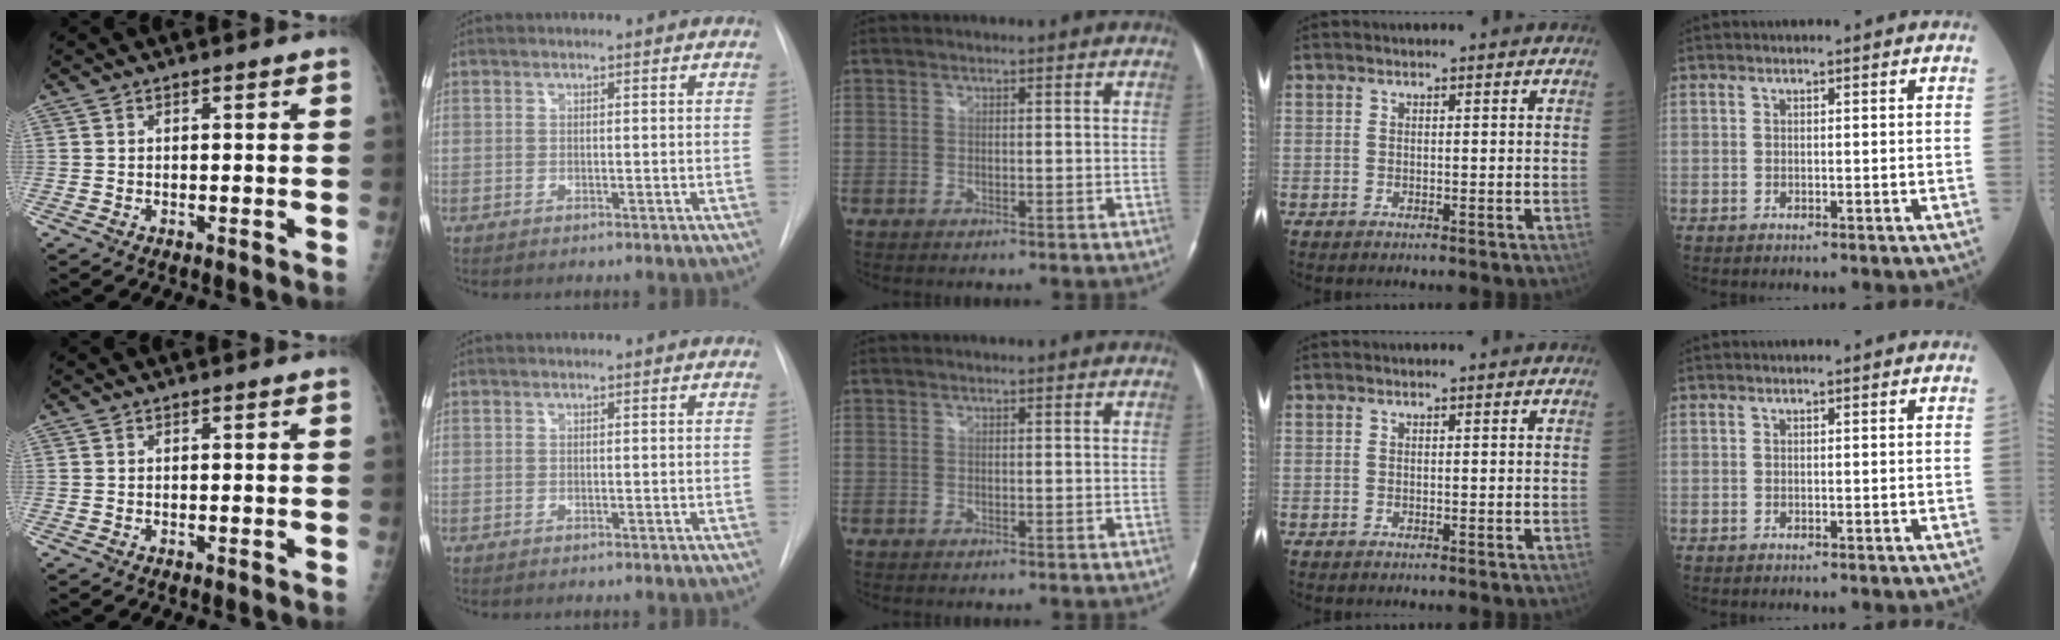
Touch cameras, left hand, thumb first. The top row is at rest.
{}